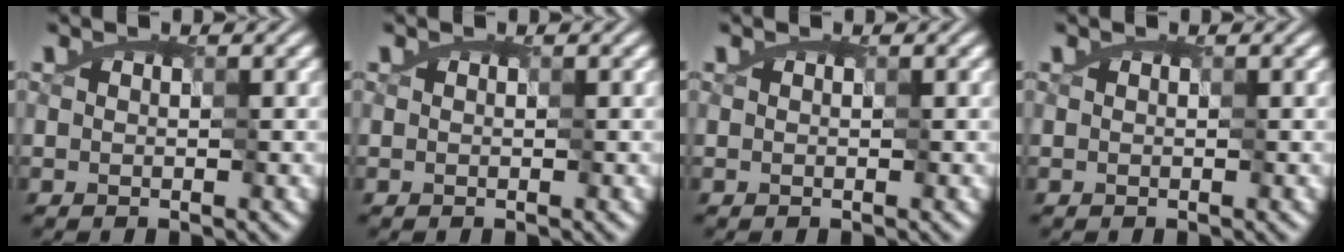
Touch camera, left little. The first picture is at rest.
{"total": 0.0}
{"total": 0.0}
{"total": 0.0}